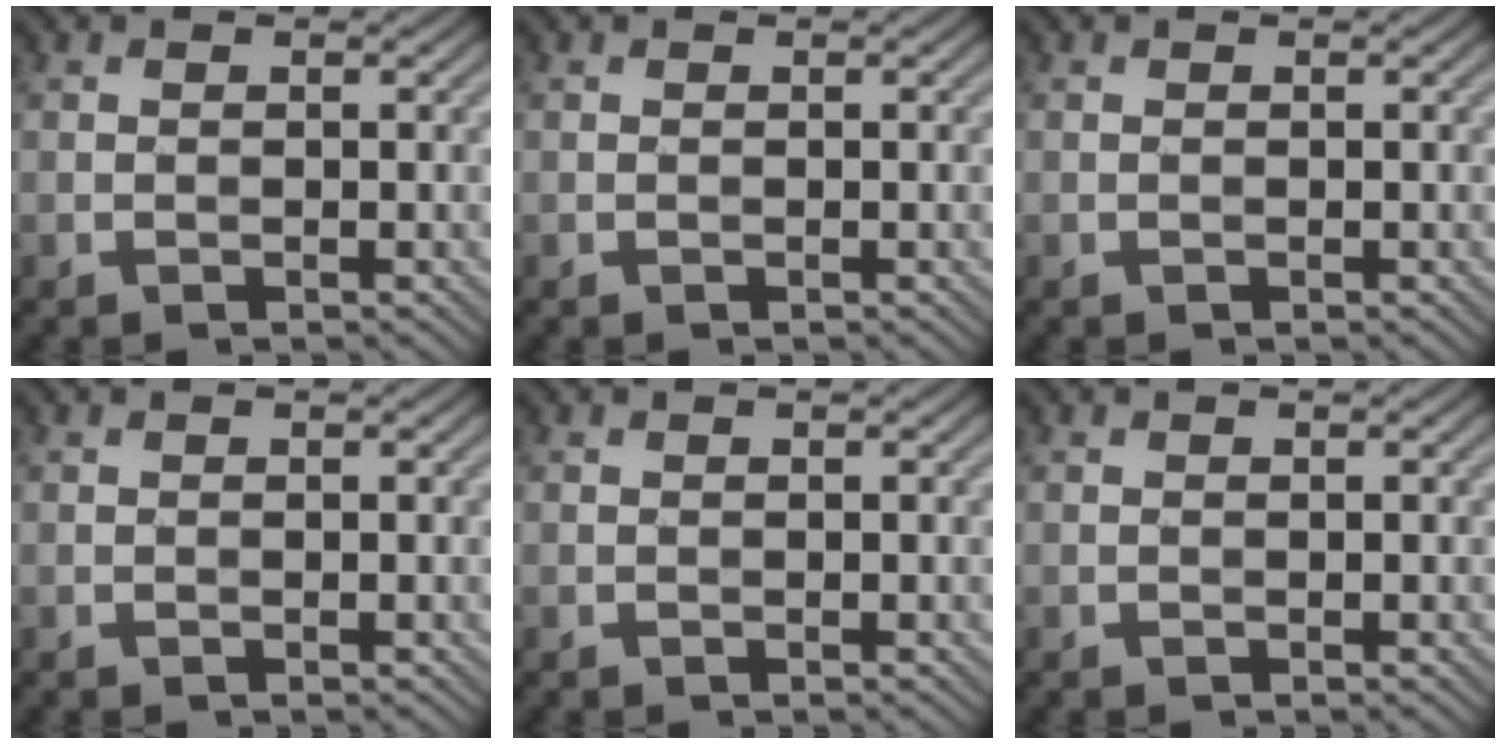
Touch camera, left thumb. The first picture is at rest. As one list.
[{"total": 0.0}, {"total": 0.0}, {"total": 0.0}, {"total": 0.0}, {"total": 0.0}]